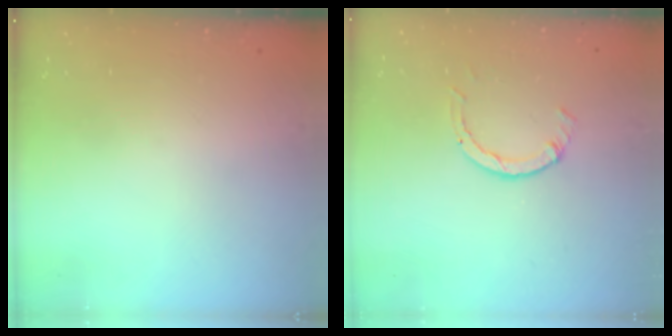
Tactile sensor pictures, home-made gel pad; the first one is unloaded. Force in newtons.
{"total": 2.6, "press": 2.5, "slide": 0.3}